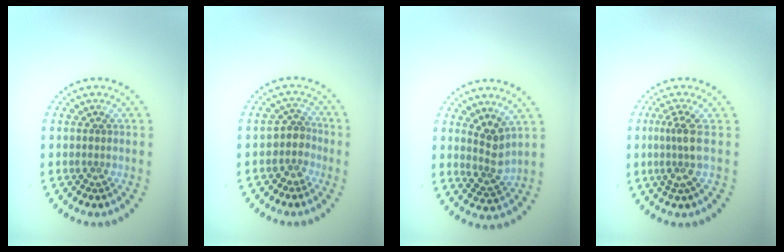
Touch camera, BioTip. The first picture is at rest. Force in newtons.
{"total": 2.3, "press": 1.7, "slide": 1.5}
{"total": 2.6, "press": 2.0, "slide": 1.6}
{"total": 2.6, "press": 1.8, "slide": 1.8}